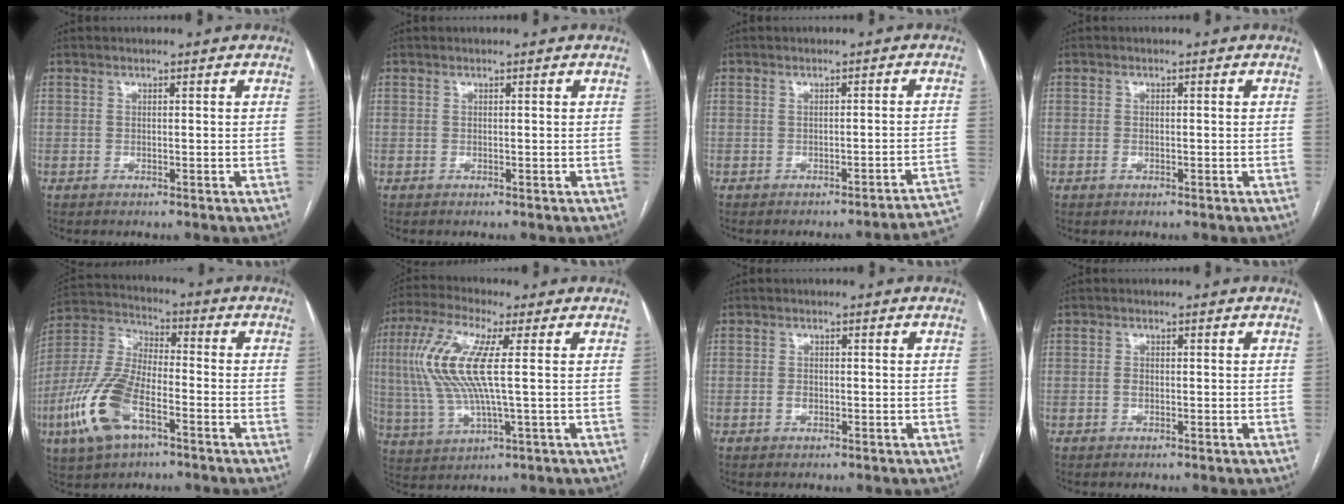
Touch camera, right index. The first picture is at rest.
{"total": 0.0}
{"total": 6.4, "force": [-5.6, -0.5, 3.1], "torque": [-0.011, 0.007, -0.058]}
{"total": 1.0, "force": [-0.4, 0.6, 0.7], "torque": [-0.017, 0.000, -0.005]}
{"total": 14.6, "force": [-6.4, 6.1, 11.7], "torque": [-0.272, -0.001, -0.122]}
{"total": 12.6, "force": [1.9, 2.3, 12.2], "torque": [-0.286, 0.014, 0.034]}
{"total": 1.3, "force": [-0.4, 0.8, 1.0], "torque": [-0.019, 0.002, -0.006]}
{"total": 1.2, "force": [-0.3, 0.7, 0.9], "torque": [-0.017, 0.002, -0.005]}